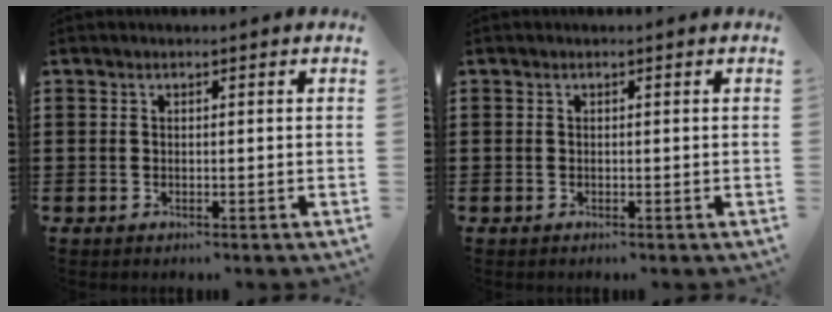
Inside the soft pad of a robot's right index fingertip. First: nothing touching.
{"total": 0.0}